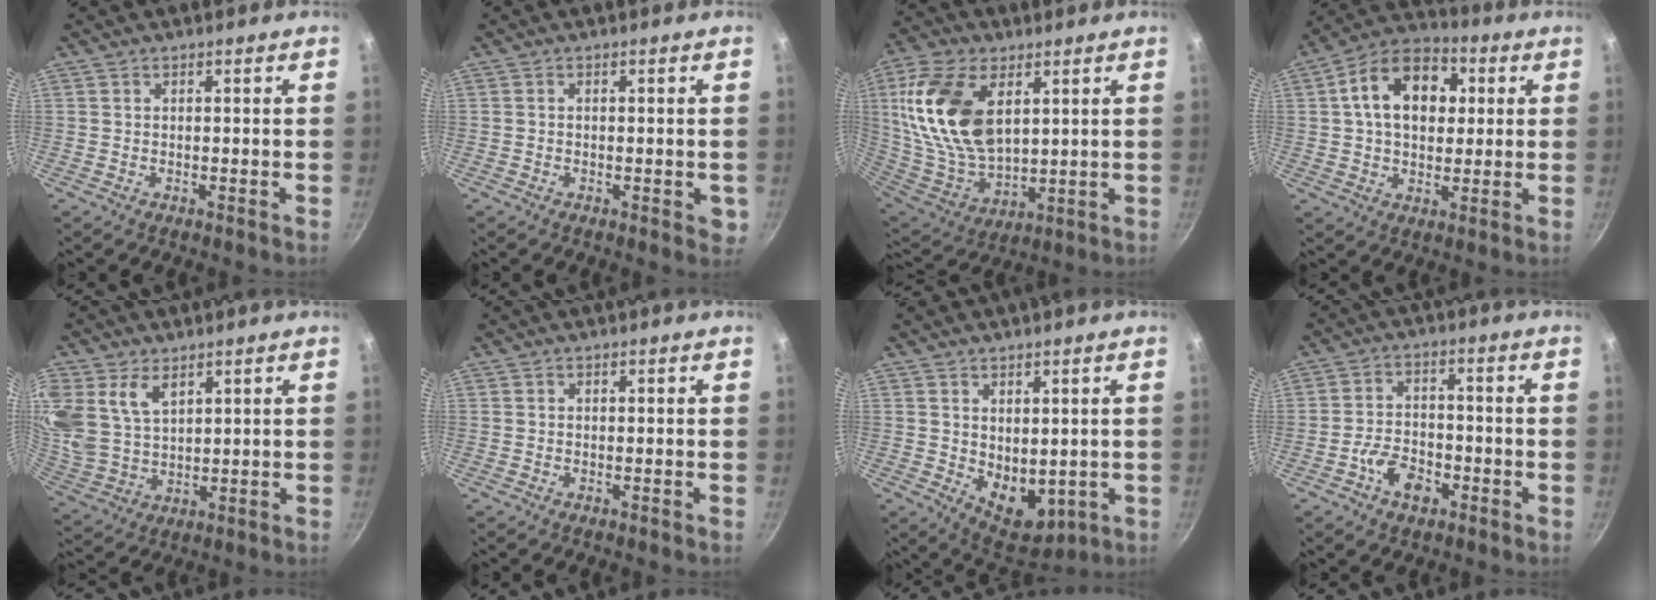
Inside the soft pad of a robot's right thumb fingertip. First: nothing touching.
{"total": 2.6, "force": [-0.7, 1.4, 2.1], "torque": [-0.021, -0.002, -0.009]}
{"total": 21.0, "force": [6.3, 12.2, 15.9], "torque": [-0.301, -0.026, 0.129]}
{"total": 15.7, "force": [3.3, 10.8, 10.9], "torque": [-0.146, 0.020, 0.038]}
{"total": 12.4, "force": [5.8, 8.1, 7.5], "torque": [-0.159, -0.016, 0.128]}
{"total": 0.0}
{"total": 8.4, "force": [0.5, 5.6, 6.3], "torque": [-0.061, -0.023, 0.030]}
{"total": 7.1, "force": [-3.3, 4.4, 4.4], "torque": [-0.064, 0.029, -0.063]}